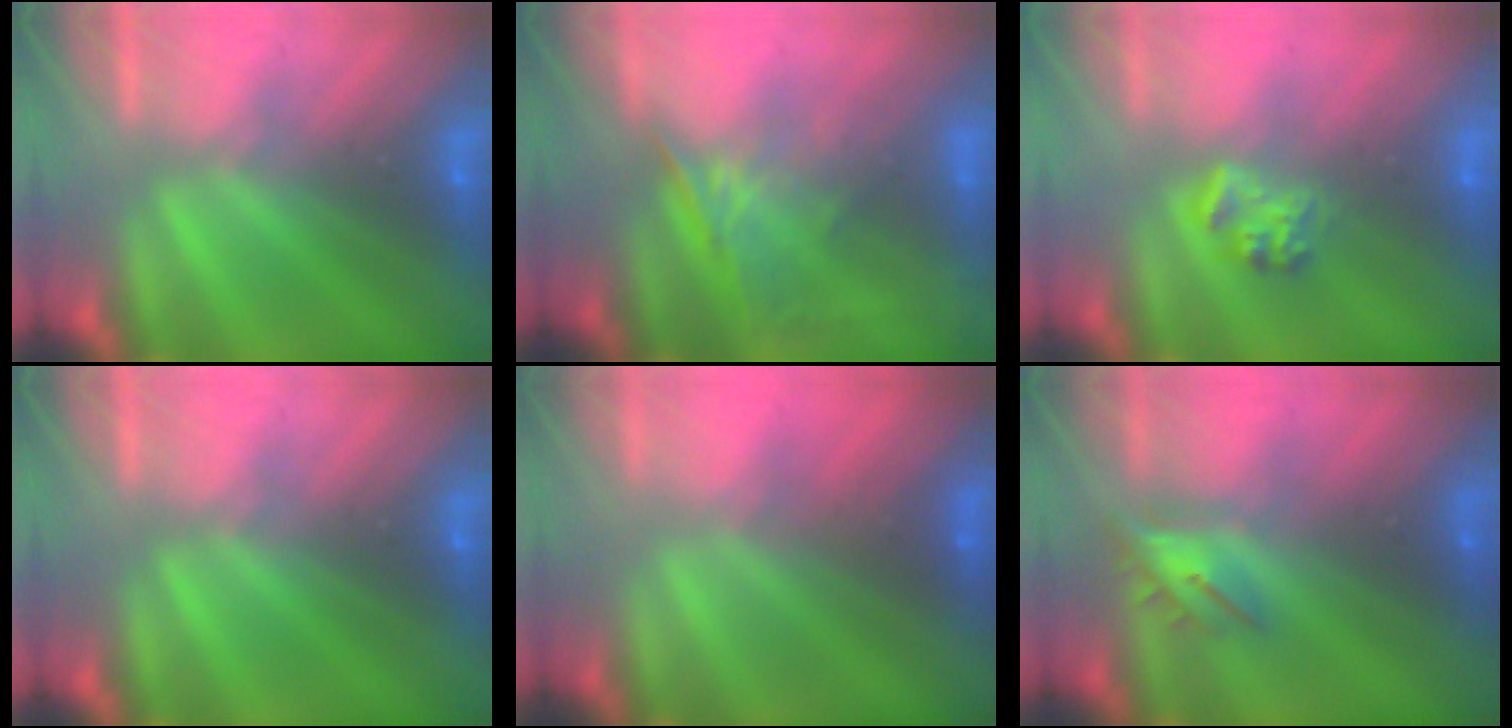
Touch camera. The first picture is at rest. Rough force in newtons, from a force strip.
{"total": 1.3}
{"total": 2.3}
{"total": 0.0}
{"total": 1.5}
{"total": 4.4}